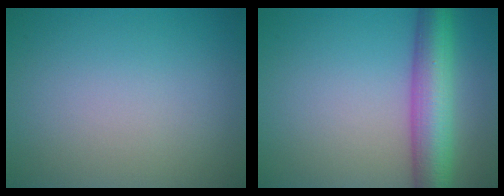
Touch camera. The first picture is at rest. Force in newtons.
{"total": 7.3, "press": 7.3, "slide": 0.2}